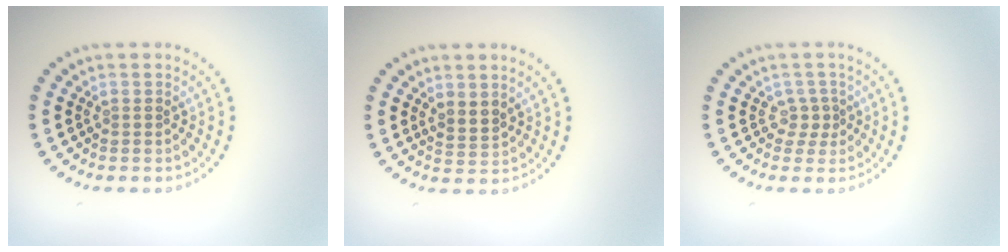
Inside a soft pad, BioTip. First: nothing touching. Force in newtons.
{"total": 1.8, "press": 1.5, "slide": 1.1}
{"total": 1.5, "press": 0.9, "slide": 1.2}